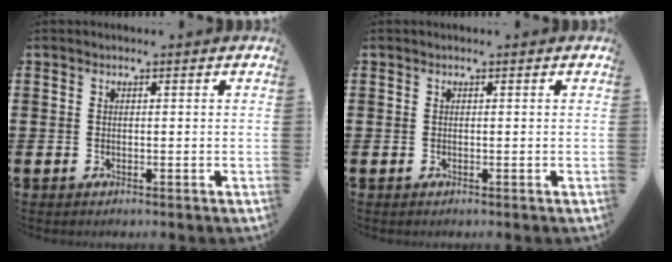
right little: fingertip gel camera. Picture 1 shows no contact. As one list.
[{"total": 0.0}]